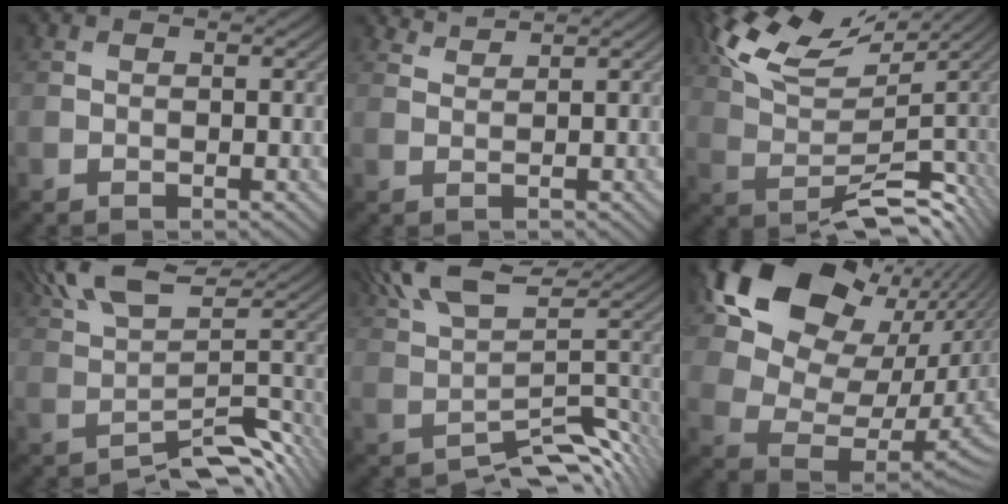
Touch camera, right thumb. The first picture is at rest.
{"total": 2.2, "force": [2.1, -0.4, -0.5], "torque": [0.000, 0.002, 0.043]}
{"total": 10.6, "force": [4.9, 4.1, 8.4], "torque": [-0.162, 0.001, 0.100]}
{"total": 7.3, "force": [1.0, 2.2, 6.9], "torque": [-0.111, 0.015, 0.027]}
{"total": 7.1, "force": [1.7, 2.2, 6.5], "torque": [-0.112, 0.010, 0.038]}
{"total": 16.0, "force": [8.1, 10.4, 9.1], "torque": [-0.183, 0.018, 0.159]}